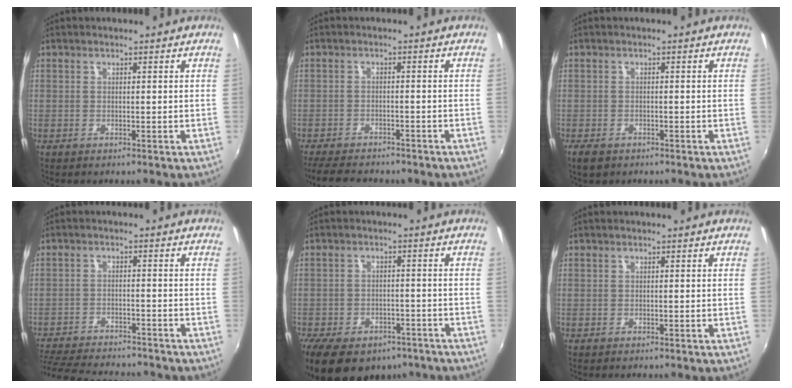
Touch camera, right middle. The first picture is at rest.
{"total": 8.8, "force": [-7.6, 2.6, 3.5], "torque": [-0.088, -0.016, -0.114]}
{"total": 2.4, "force": [-1.6, 1.4, 1.2], "torque": [-0.029, -0.006, -0.027]}
{"total": 15.0, "force": [-13.4, 3.2, 5.9], "torque": [-0.136, -0.017, -0.204]}
{"total": 15.7, "force": [-10.6, 8.5, 7.8], "torque": [-0.172, -0.015, -0.145]}
{"total": 0.0}